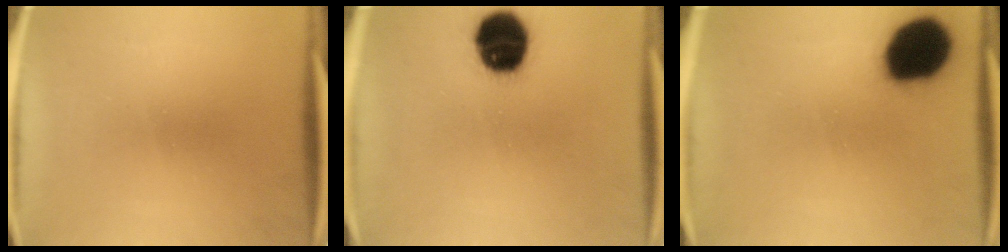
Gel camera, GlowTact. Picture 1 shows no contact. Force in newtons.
{"total": 15.5}
{"total": 18.9}